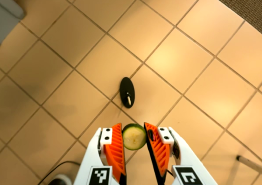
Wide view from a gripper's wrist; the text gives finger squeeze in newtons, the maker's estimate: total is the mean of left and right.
{"total": 7.6, "left": 7.4, "right": 7.9}